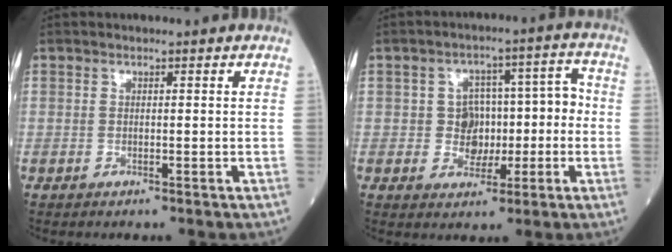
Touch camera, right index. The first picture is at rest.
{"total": 7.3, "force": [-1.3, 6.0, 3.9], "torque": [-0.040, 0.042, -0.013]}